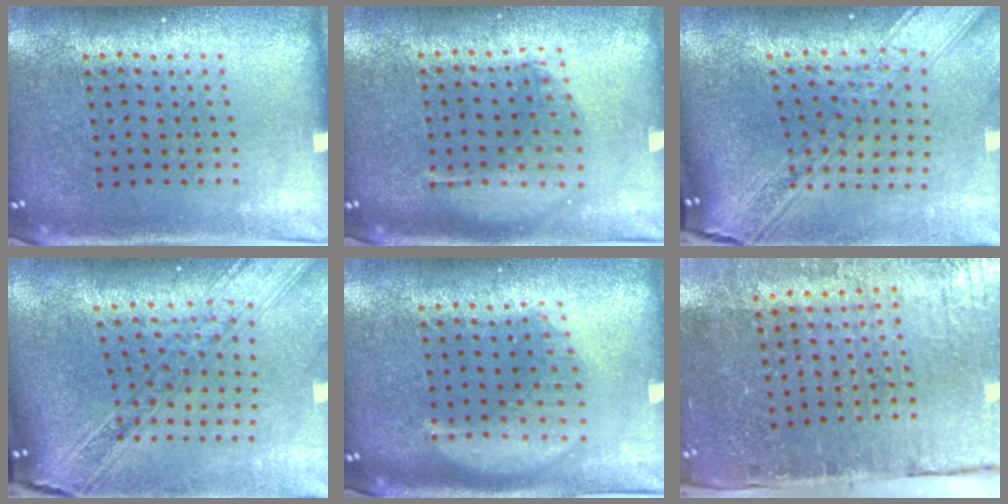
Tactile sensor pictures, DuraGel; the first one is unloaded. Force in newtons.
{"total": 1.3, "press": 1.2, "slide": 0.4}
{"total": 3.8, "press": 2.7, "slide": 2.7}
{"total": 2.4, "press": 2.0, "slide": 1.3}
{"total": 2.8, "press": 2.8, "slide": 0.3}
{"total": 4.2, "press": 3.9, "slide": 1.5}